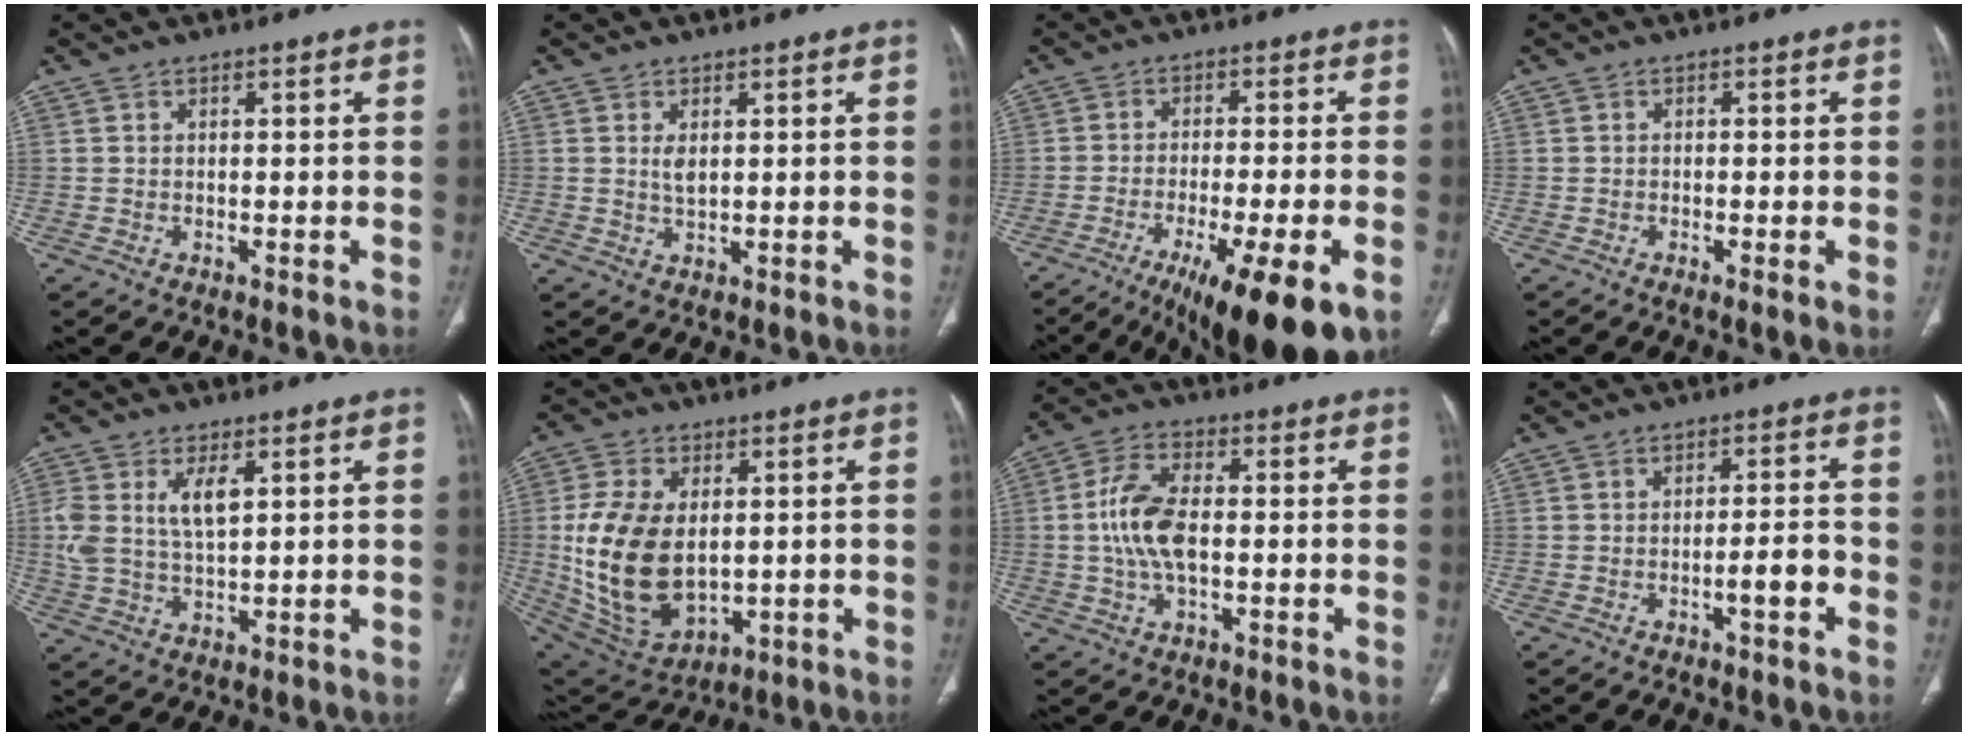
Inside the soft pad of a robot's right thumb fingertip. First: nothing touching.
{"total": 2.2, "force": [0.7, 1.0, 1.9], "torque": [-0.034, -0.007, 0.017]}
{"total": 16.5, "force": [-8.6, 3.3, 13.7], "torque": [-0.178, 0.005, -0.129]}
{"total": 1.7, "force": [-0.5, 0.2, 1.6], "torque": [-0.037, -0.006, -0.012]}
{"total": 7.8, "force": [2.5, 3.6, 6.4], "torque": [-0.137, -0.003, 0.056]}
{"total": 18.5, "force": [0.4, 11.5, 14.4], "torque": [-0.277, -0.013, 0.032]}
{"total": 9.8, "force": [-0.3, 4.8, 8.5], "torque": [-0.178, 0.013, -0.007]}
{"total": 4.2, "force": [-1.8, 1.0, 3.7], "torque": [-0.058, 0.018, -0.029]}